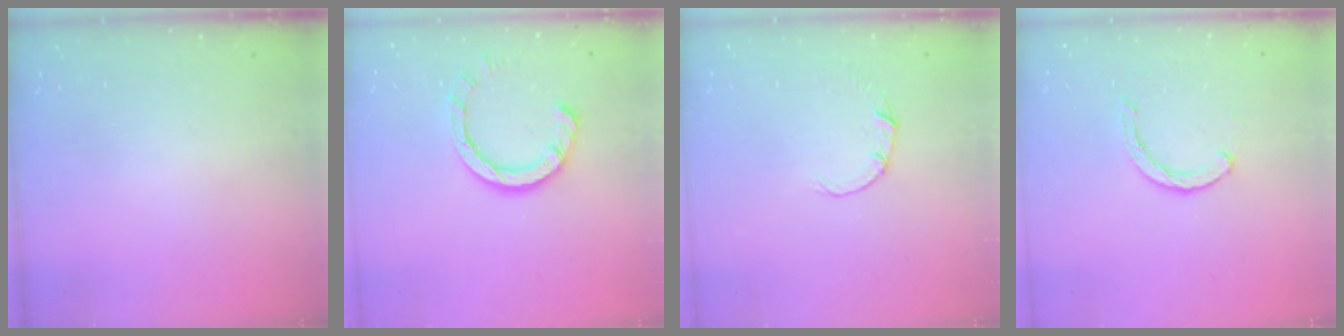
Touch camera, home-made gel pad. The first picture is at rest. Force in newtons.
{"total": 7.5, "press": 7.4, "slide": 0.9}
{"total": 0.5, "press": 0.5, "slide": 0.1}
{"total": 2.4, "press": 2.4, "slide": 0.4}